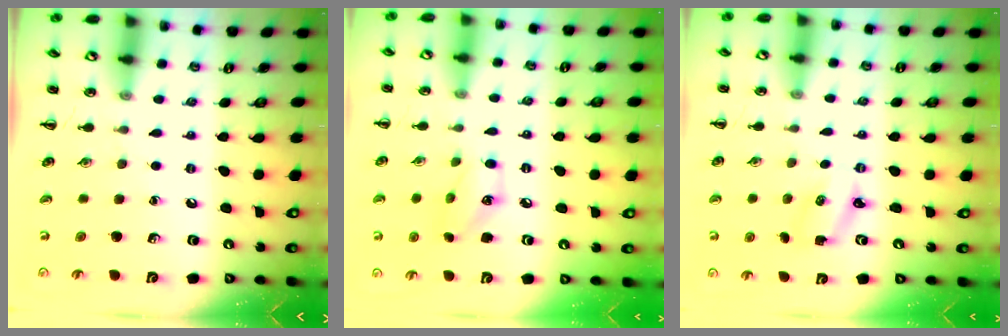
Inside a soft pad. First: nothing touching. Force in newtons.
{"total": 6.8, "press": 6.8, "slide": 0.7}
{"total": 2.2, "press": 2.1, "slide": 0.6}